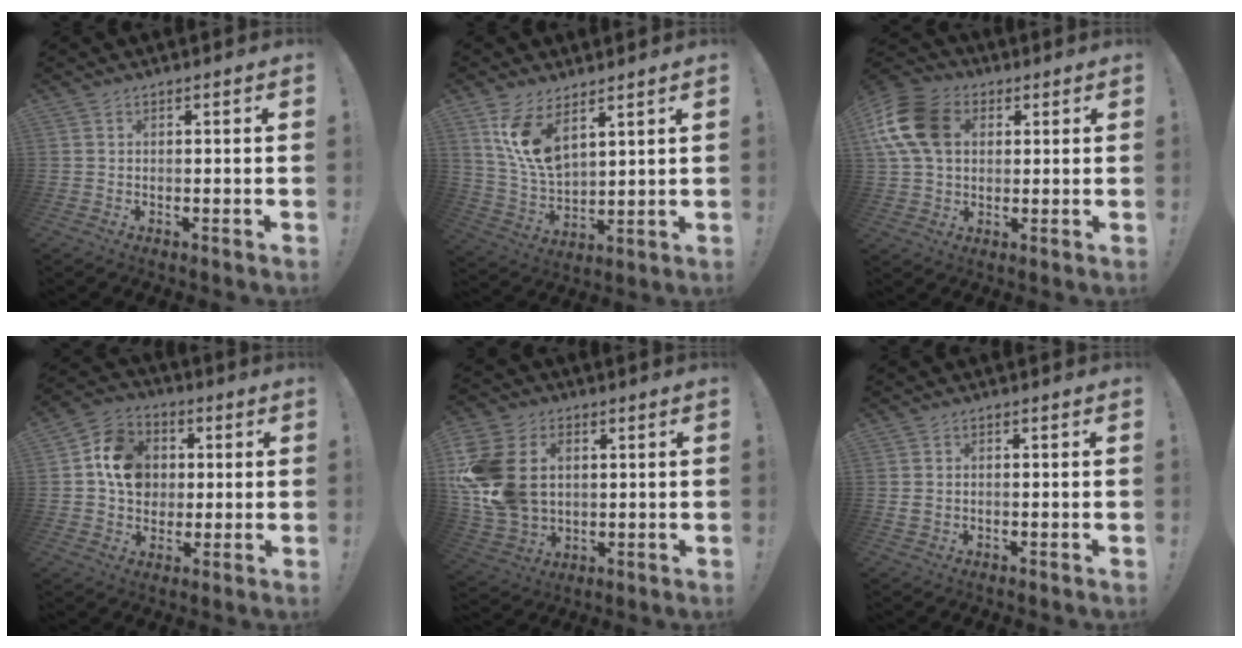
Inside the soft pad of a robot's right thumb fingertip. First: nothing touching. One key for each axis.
{"total": 12.0, "fx": 7.3, "fy": 5.3, "fz": 7.9, "tx": -0.159, "ty": -0.042, "tz": 0.136}
{"total": 16.9, "fx": 4.4, "fy": 12.5, "fz": 10.5, "tx": -0.207, "ty": -0.004, "tz": 0.086}
{"total": 13.3, "fx": 2.1, "fy": 11.5, "fz": 6.5, "tx": -0.088, "ty": 0.009, "tz": 0.049}
{"total": 19.1, "fx": 2.5, "fy": 14.4, "fz": 12.2, "tx": -0.237, "ty": 0.001, "tz": 0.056}
{"total": 1.3, "fx": -0.3, "fy": 1.1, "fz": 0.7, "tx": -0.022, "ty": 0.009, "tz": -0.002}